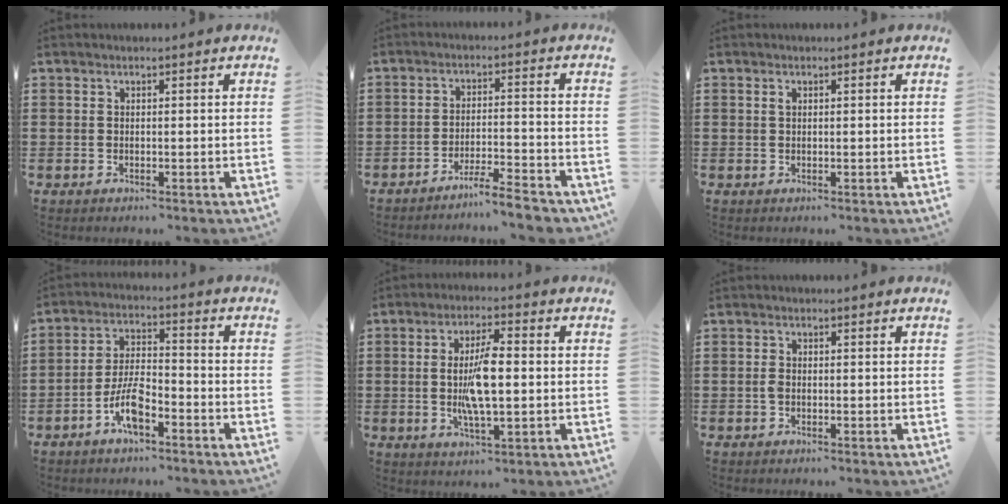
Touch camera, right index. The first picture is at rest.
{"total": 5.0, "force": [-4.7, -0.3, 1.8], "torque": [-0.028, -0.008, -0.090]}
{"total": 0.7, "force": [0.2, 0.4, 0.5], "torque": [-0.012, 0.001, 0.005]}
{"total": 6.9, "force": [-3.8, 2.6, 5.2], "torque": [-0.123, 0.000, -0.077]}
{"total": 8.2, "force": [-0.2, 2.6, 7.8], "torque": [-0.158, -0.001, -0.009]}
{"total": 1.3, "force": [-0.3, 0.7, 1.0], "torque": [-0.028, -0.002, -0.009]}